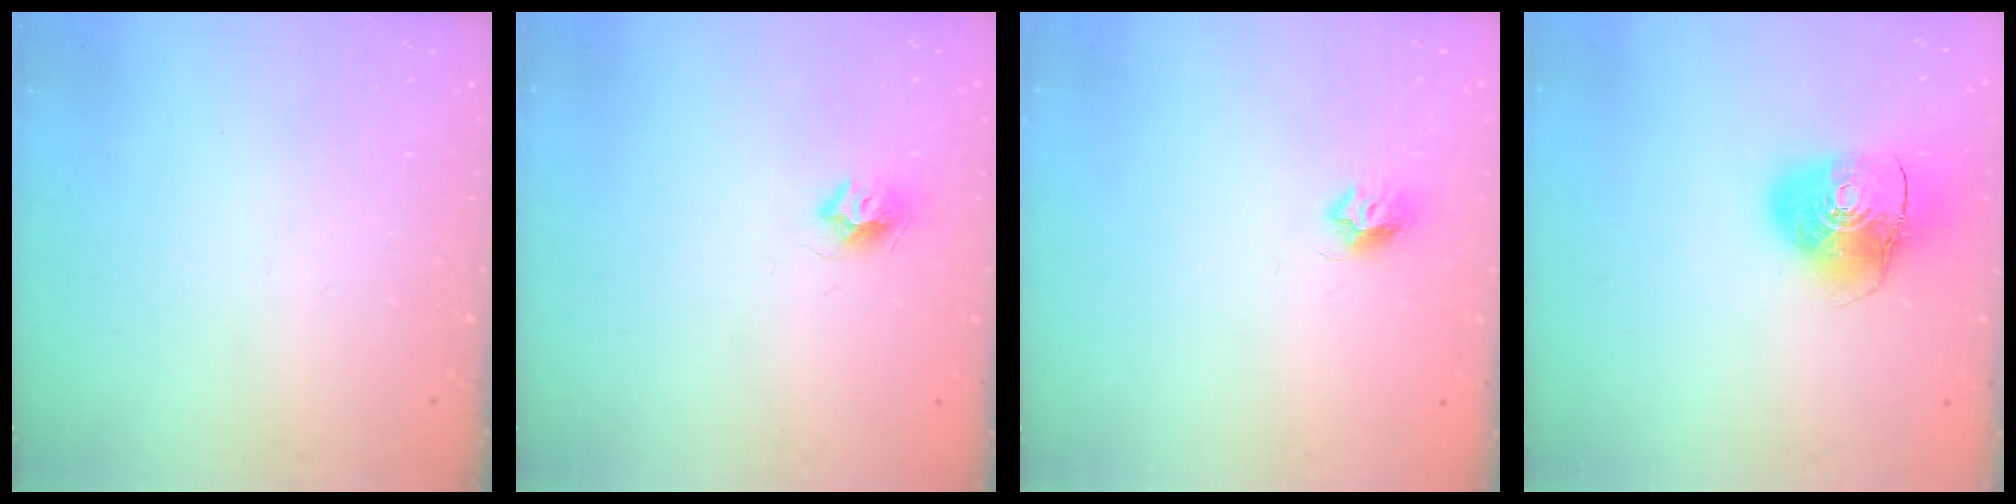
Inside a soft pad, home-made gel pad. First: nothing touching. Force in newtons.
{"total": 7.4, "press": 7.4, "slide": 0.0}
{"total": 7.1, "press": 7.0, "slide": 0.3}
{"total": 10.8, "press": 10.6, "slide": 1.7}